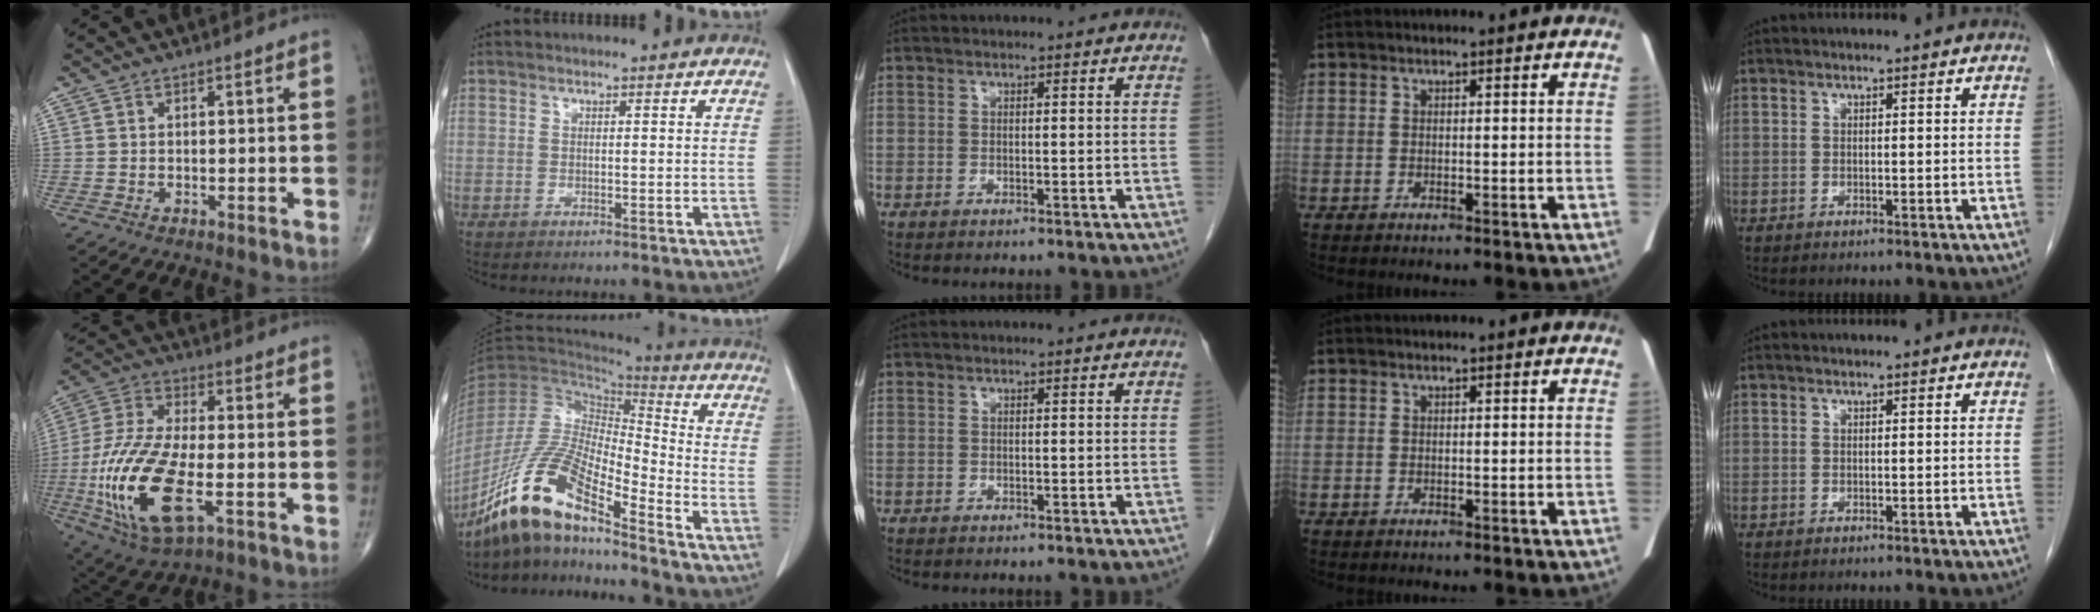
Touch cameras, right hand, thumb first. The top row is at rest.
{"thumb": {"total": 20.4, "force": [-5.4, 8.3, 17.8], "torque": [-0.392, 0.003, -0.090]}, "index": {"total": 16.3, "force": [-12.0, 2.6, 10.8], "torque": [-0.215, -0.012, -0.224]}}